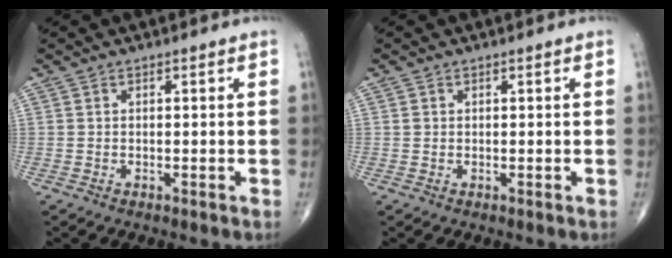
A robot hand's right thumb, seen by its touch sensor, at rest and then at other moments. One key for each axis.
{"total": 0.5, "fx": 0.2, "fy": 0.5, "fz": 0.2, "tx": 0.000, "ty": 0.001, "tz": 0.004}